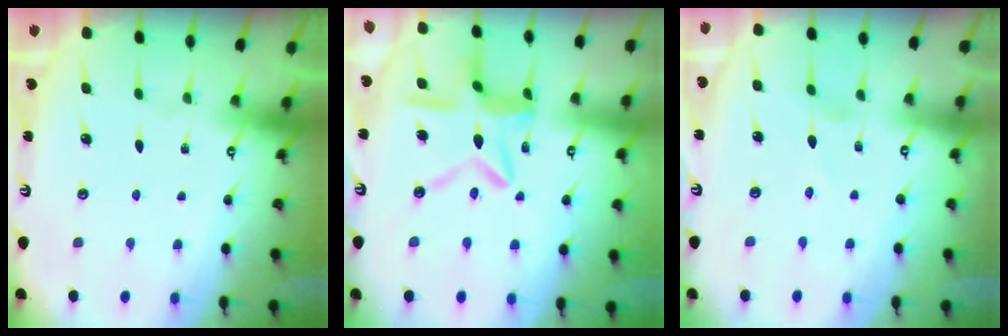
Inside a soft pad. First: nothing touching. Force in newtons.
{"total": 12.2, "press": 12.2, "slide": 1.2}
{"total": 0.0}